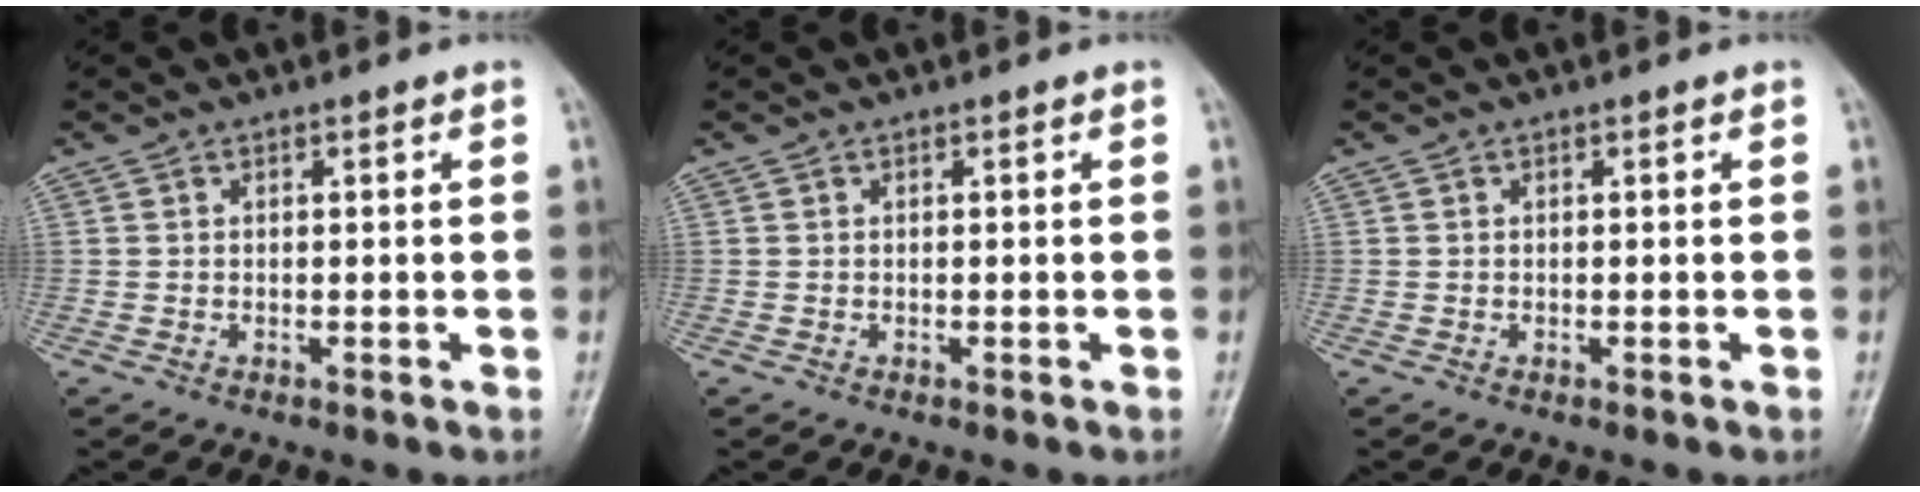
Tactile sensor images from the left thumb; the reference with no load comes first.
{"total": 0.0}
{"total": 0.0}